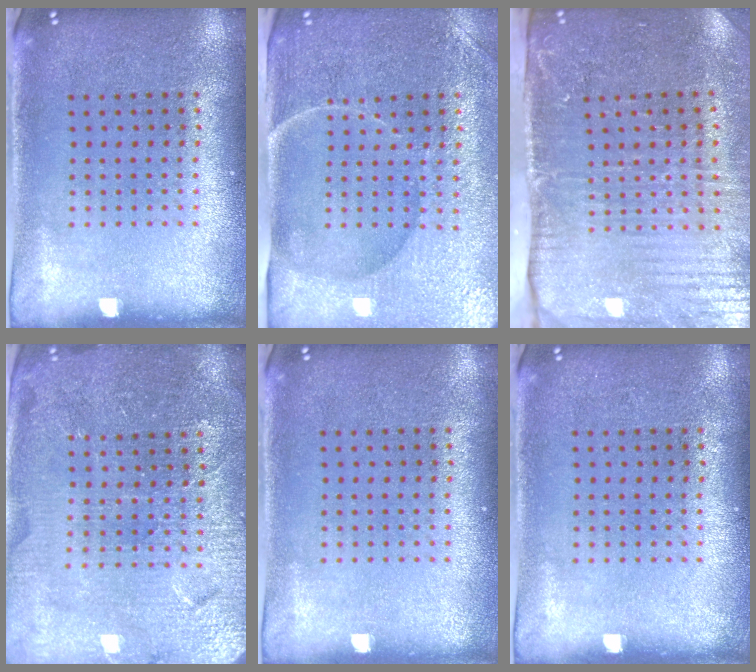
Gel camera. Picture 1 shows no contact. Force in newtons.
{"total": 4.6, "press": 4.1, "slide": 2.2}
{"total": 4.5, "press": 3.7, "slide": 2.5}
{"total": 4.3, "press": 4.1, "slide": 1.3}
{"total": 0.0}
{"total": 0.0}